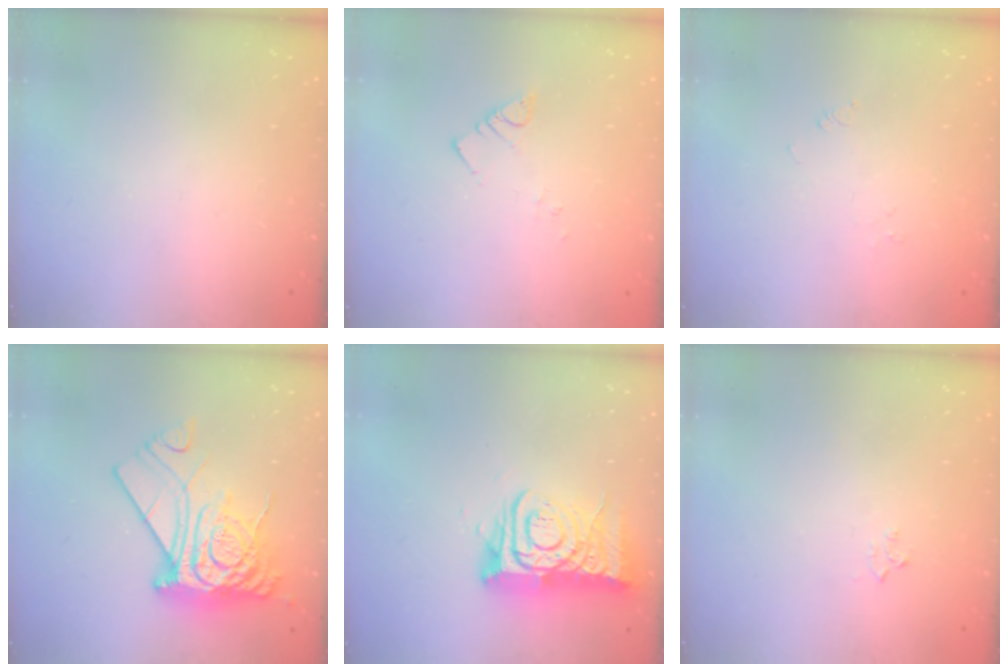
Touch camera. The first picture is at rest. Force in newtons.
{"total": 2.5, "press": 2.5, "slide": 0.3}
{"total": 0.0}
{"total": 15.8, "press": 15.8, "slide": 1.6}
{"total": 14.2, "press": 14.1, "slide": 1.5}
{"total": 2.9, "press": 2.8, "slide": 0.4}